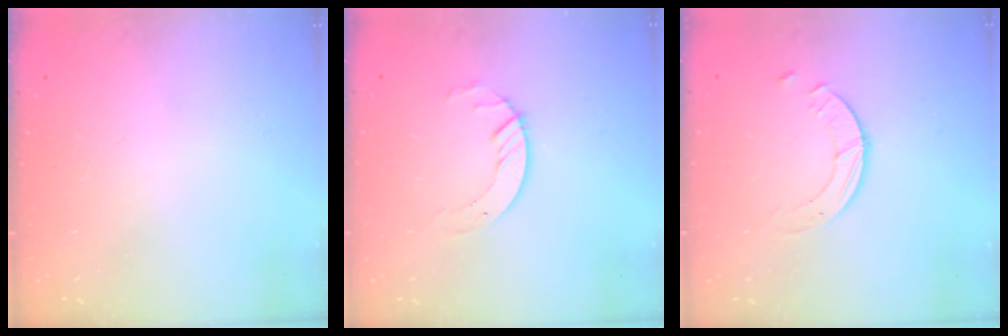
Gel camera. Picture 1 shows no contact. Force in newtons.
{"total": 3.3, "press": 3.3, "slide": 0.4}
{"total": 1.8, "press": 1.8, "slide": 0.2}